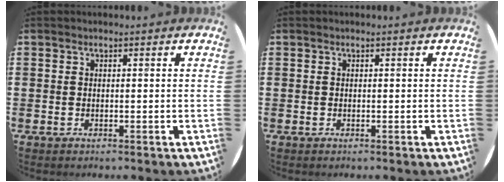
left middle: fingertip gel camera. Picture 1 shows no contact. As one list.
[{"total": 0.0}]